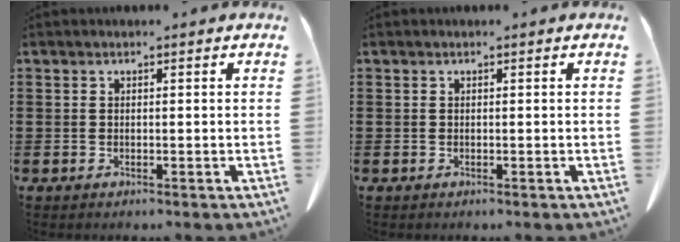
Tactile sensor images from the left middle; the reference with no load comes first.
{"total": 0.0}